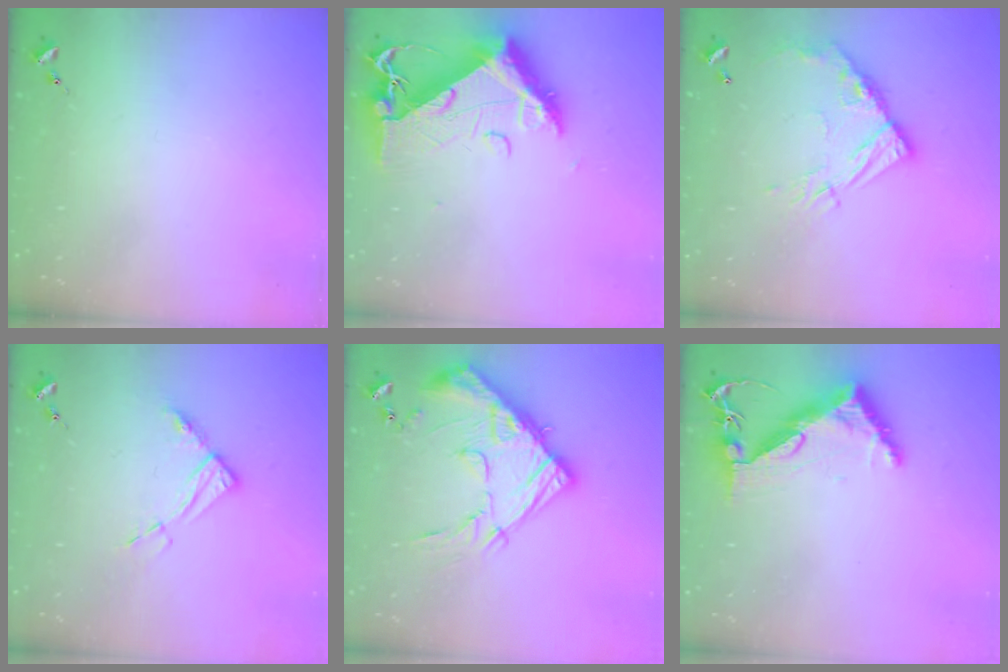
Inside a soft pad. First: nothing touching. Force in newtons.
{"total": 13.1, "press": 13.1, "slide": 1.4}
{"total": 12.9, "press": 12.9, "slide": 1.3}
{"total": 8.7, "press": 8.6, "slide": 0.9}
{"total": 19.3, "press": 19.2, "slide": 2.0}
{"total": 8.3, "press": 8.2, "slide": 1.2}